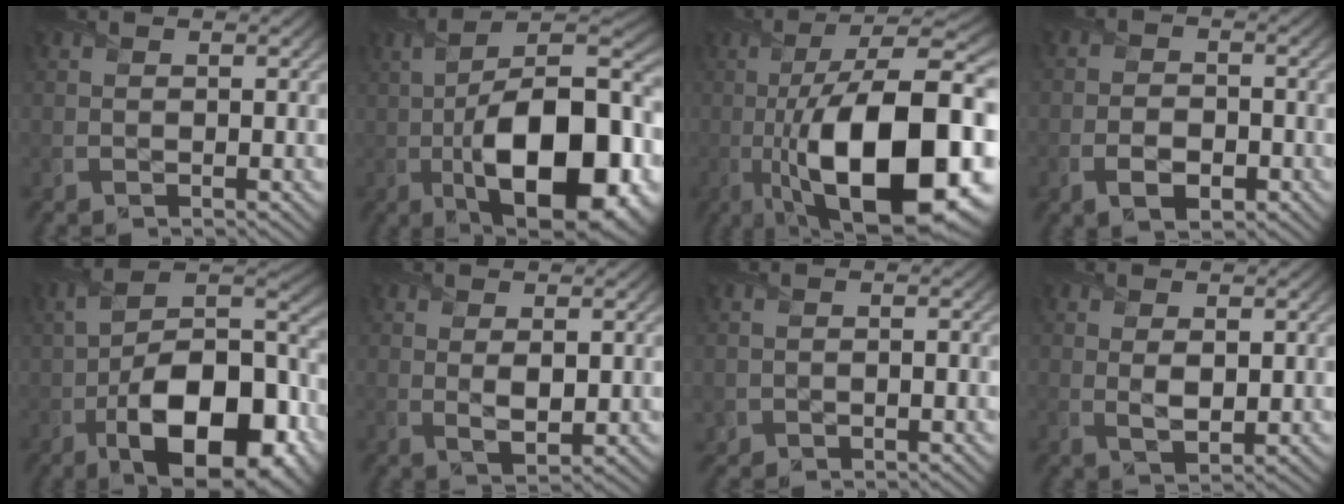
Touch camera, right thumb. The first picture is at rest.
{"total": 19.1, "force": [-3.9, 8.7, 16.5], "torque": [-0.275, -0.019, -0.055]}
{"total": 20.7, "force": [-5.7, 7.7, 18.3], "torque": [-0.311, -0.005, -0.092]}
{"total": 4.3, "force": [-1.9, 2.6, 2.9], "torque": [-0.045, -0.003, -0.043]}
{"total": 17.5, "force": [-6.2, 8.9, 13.7], "torque": [-0.234, -0.032, -0.097]}
{"total": 3.0, "force": [0.7, 1.2, 2.6], "torque": [-0.061, -0.009, 0.018]}
{"total": 1.0, "force": [-0.3, 0.8, 0.6], "torque": [-0.013, -0.003, -0.005]}
{"total": 2.8, "force": [0.7, 1.4, 2.3], "torque": [-0.054, -0.009, 0.017]}